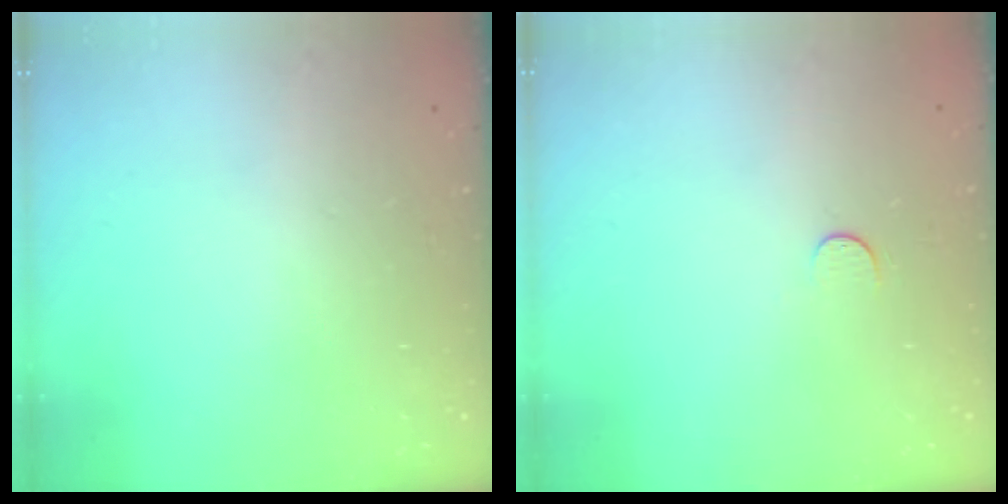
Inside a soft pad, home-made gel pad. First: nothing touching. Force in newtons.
{"total": 3.5, "press": 3.5, "slide": 0.3}